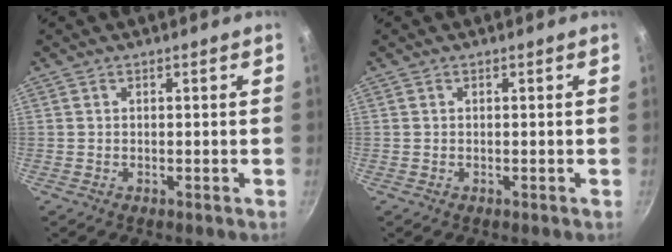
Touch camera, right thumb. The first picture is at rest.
{"total": 0.0}